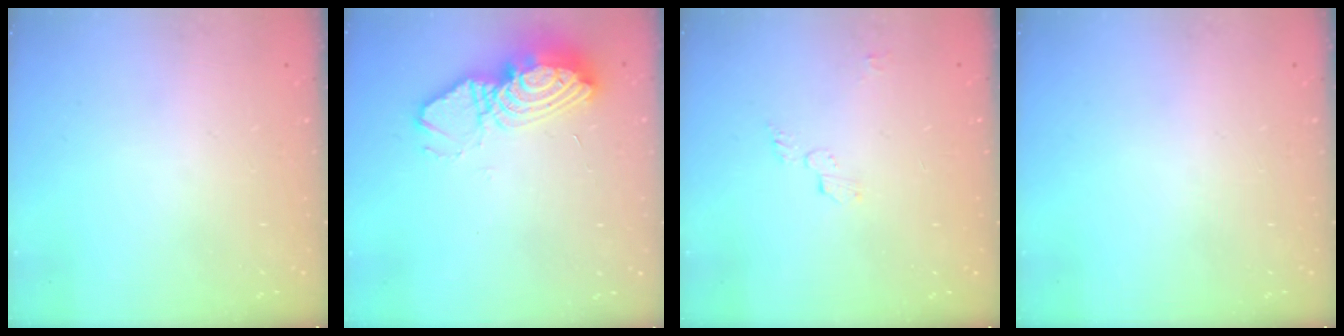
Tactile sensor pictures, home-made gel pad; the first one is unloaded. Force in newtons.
{"total": 13.0, "press": 13.0, "slide": 1.1}
{"total": 4.1, "press": 4.0, "slide": 0.3}
{"total": 0.0}